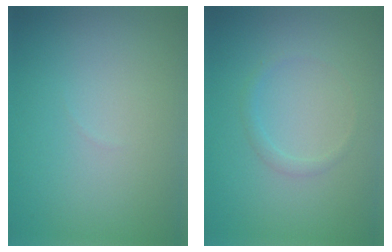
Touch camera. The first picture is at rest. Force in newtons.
{"total": 0.9, "press": 0.9, "slide": 0.0}